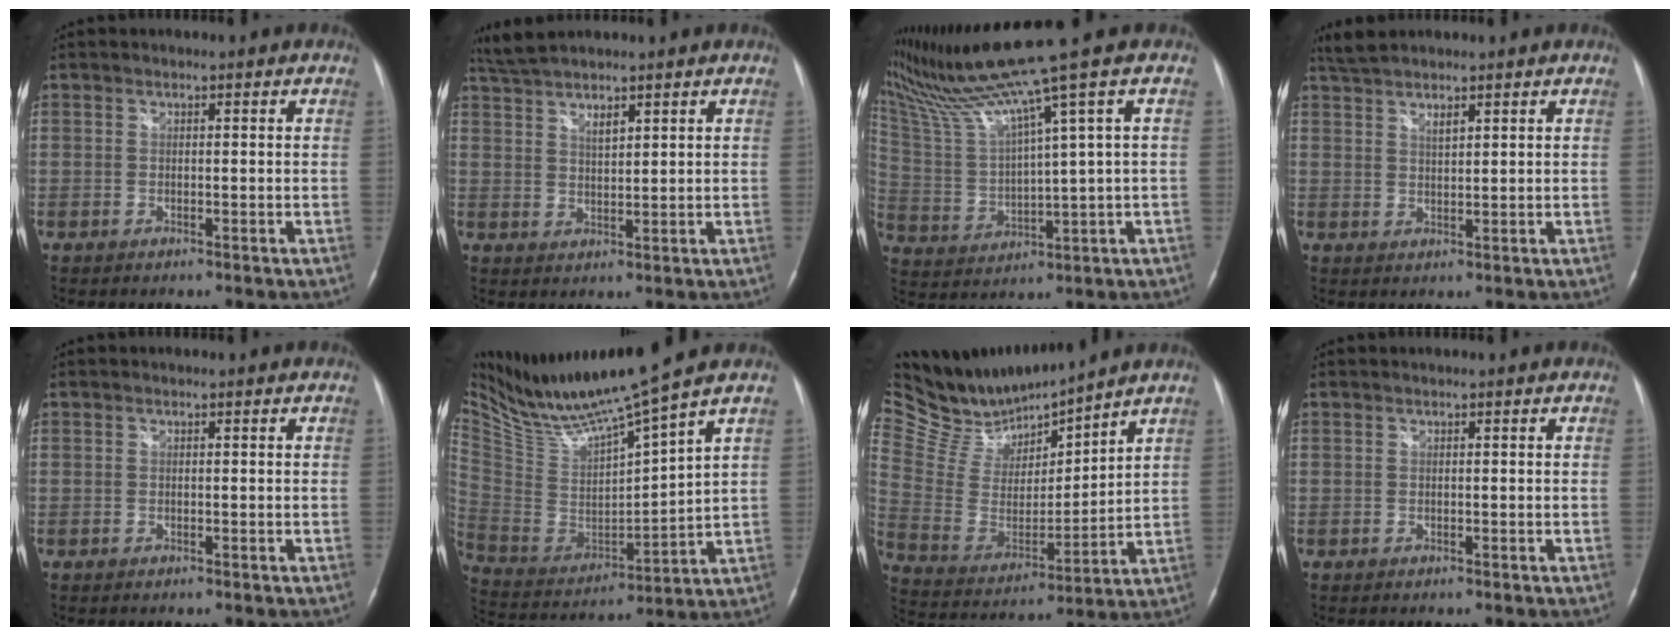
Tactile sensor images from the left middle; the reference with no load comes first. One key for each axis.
{"total": 6.3, "fx": 5.0, "fy": 0.8, "fz": 3.6, "tx": -0.084, "ty": 0.015, "tz": 0.099}
{"total": 12.4, "fx": 9.6, "fy": -3.5, "fz": 7.1, "tx": -0.148, "ty": -0.011, "tz": 0.193}
{"total": 5.1, "fx": 4.2, "fy": 1.0, "fz": 2.8, "tx": -0.066, "ty": 0.013, "tz": 0.081}
{"total": 0.0}
{"total": 15.9, "fx": 13.8, "fy": -1.2, "fz": 7.8, "tx": -0.160, "ty": -0.022, "tz": 0.267}
{"total": 16.6, "fx": 15.8, "fy": 1.6, "fz": 4.9, "tx": -0.114, "ty": -0.014, "tz": 0.305}
{"total": 0.0}